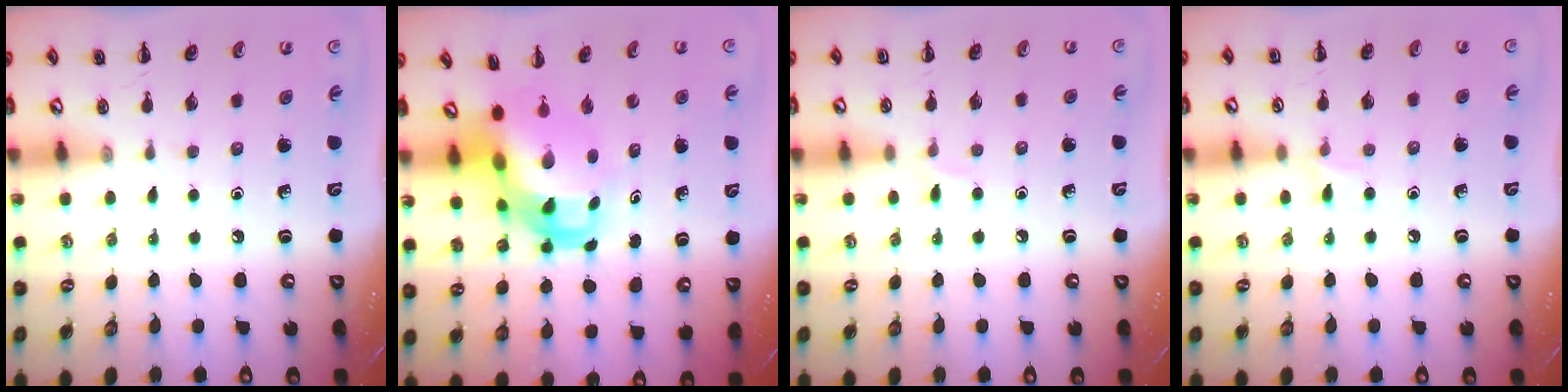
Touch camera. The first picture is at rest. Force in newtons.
{"total": 7.2, "press": 6.9, "slide": 2.1}
{"total": 3.3, "press": 3.2, "slide": 1.0}
{"total": 5.0, "press": 4.8, "slide": 1.4}